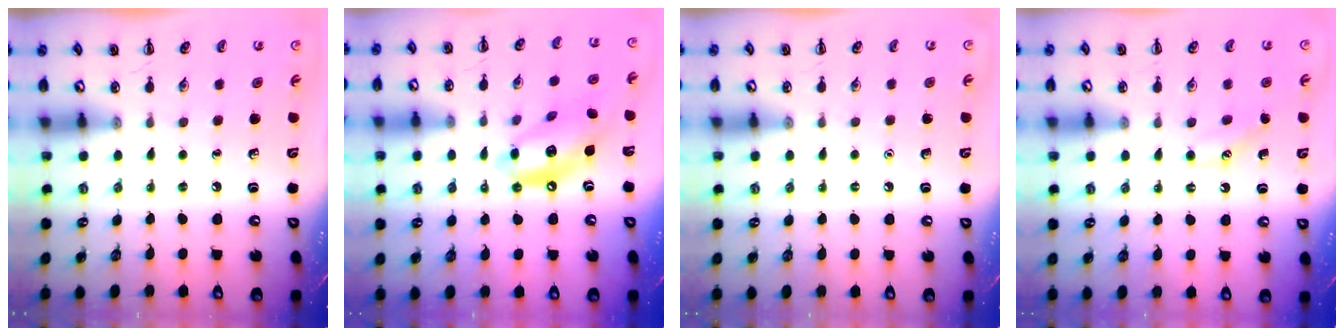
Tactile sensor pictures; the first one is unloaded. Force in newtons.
{"total": 14.1, "press": 13.7, "slide": 3.5}
{"total": 1.6, "press": 1.5, "slide": 0.1}
{"total": 3.0, "press": 2.9, "slide": 0.7}